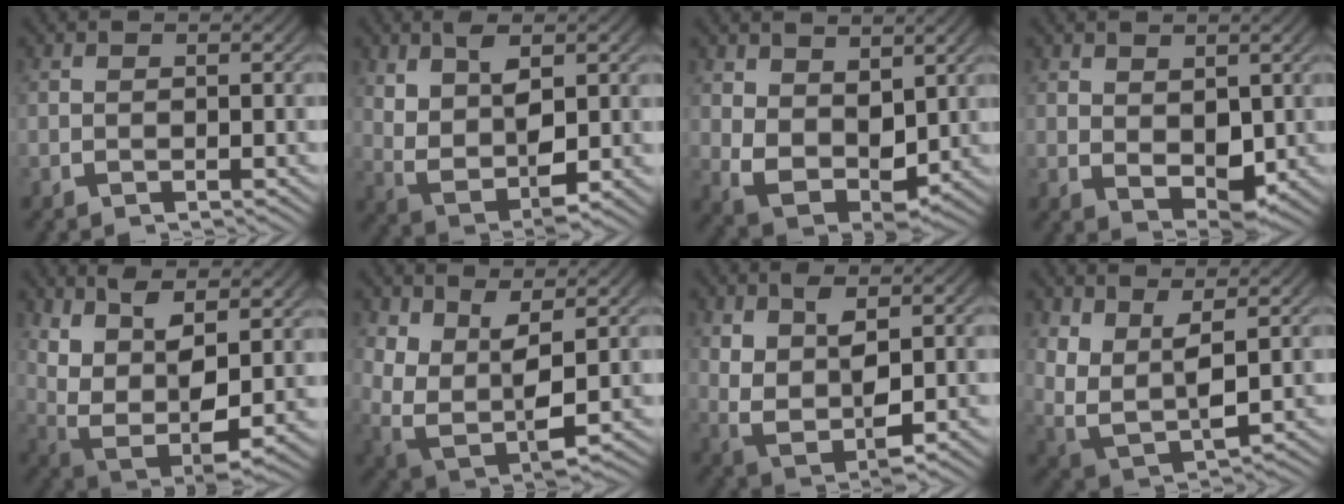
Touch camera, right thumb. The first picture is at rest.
{"total": 8.3, "force": [-0.1, 5.0, 6.6], "torque": [-0.151, -0.045, 0.028]}
{"total": 7.8, "force": [-0.4, 5.6, 5.4], "torque": [-0.126, -0.052, 0.019]}
{"total": 3.9, "force": [0.5, 2.5, 2.9], "torque": [-0.052, -0.022, 0.023]}
{"total": 13.6, "force": [-0.2, 9.2, 10.0], "torque": [-0.237, -0.075, 0.032]}
{"total": 10.4, "force": [-0.4, 7.5, 7.2], "torque": [-0.192, -0.071, 0.027]}
{"total": 7.6, "force": [-0.5, 4.7, 6.0], "torque": [-0.141, -0.042, 0.022]}
{"total": 9.0, "force": [0.5, 6.5, 6.2], "torque": [-0.167, -0.054, 0.035]}